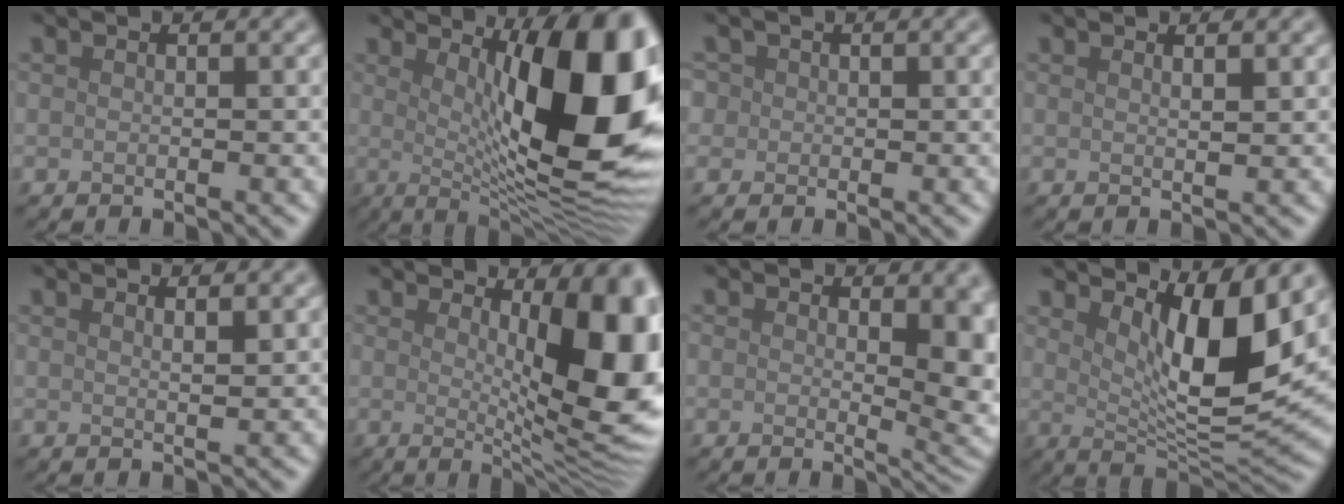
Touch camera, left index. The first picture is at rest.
{"total": 14.3, "force": [1.9, 4.5, 13.5], "torque": [-0.148, -0.002, 0.030]}
{"total": 1.1, "force": [0.3, 1.1, 0.1], "torque": [-0.007, 0.000, 0.006]}
{"total": 1.1, "force": [0.6, 0.3, 0.8], "torque": [-0.010, 0.002, 0.006]}
{"total": 1.4, "force": [0.8, 0.4, 1.1], "torque": [-0.012, 0.001, 0.009]}
{"total": 11.6, "force": [1.5, 3.8, 10.9], "torque": [-0.112, -0.009, 0.025]}
{"total": 6.5, "force": [1.1, 3.2, 5.6], "torque": [-0.037, -0.004, 0.020]}
{"total": 8.4, "force": [2.8, 2.4, 7.5], "torque": [-0.124, -0.026, 0.055]}